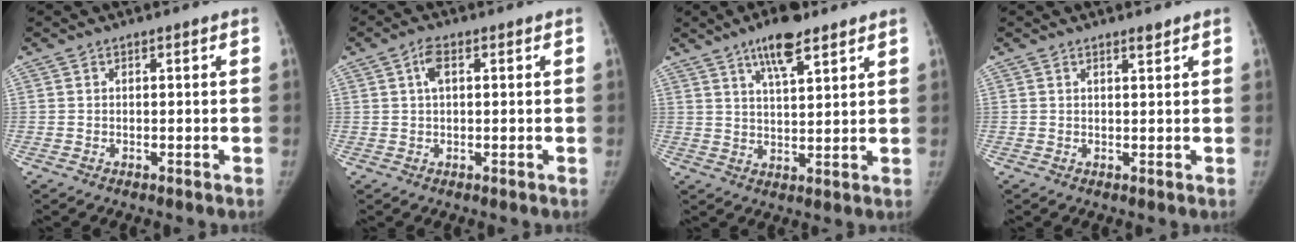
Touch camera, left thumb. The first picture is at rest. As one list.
[{"total": 3.0, "force": [0.8, 1.6, 2.4], "torque": [-0.048, 0.009, 0.015]}, {"total": 8.8, "force": [5.7, 2.8, 6.1], "torque": [-0.087, -0.028, 0.095]}, {"total": 1.2, "force": [1.0, 0.2, 0.6], "torque": [-0.003, -0.009, 0.018]}]